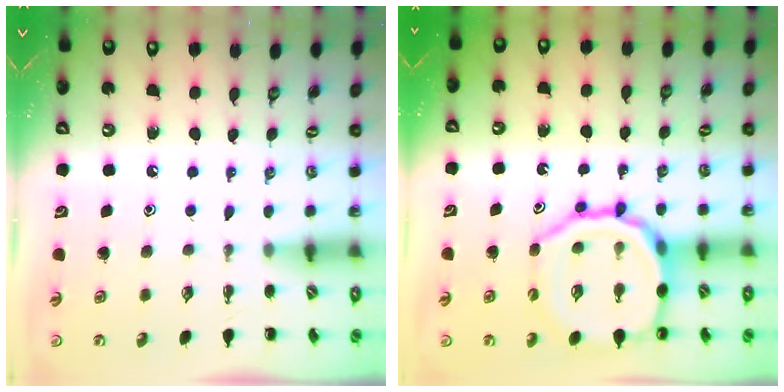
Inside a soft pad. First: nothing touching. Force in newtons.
{"total": 16.7, "press": 16.6, "slide": 2.0}